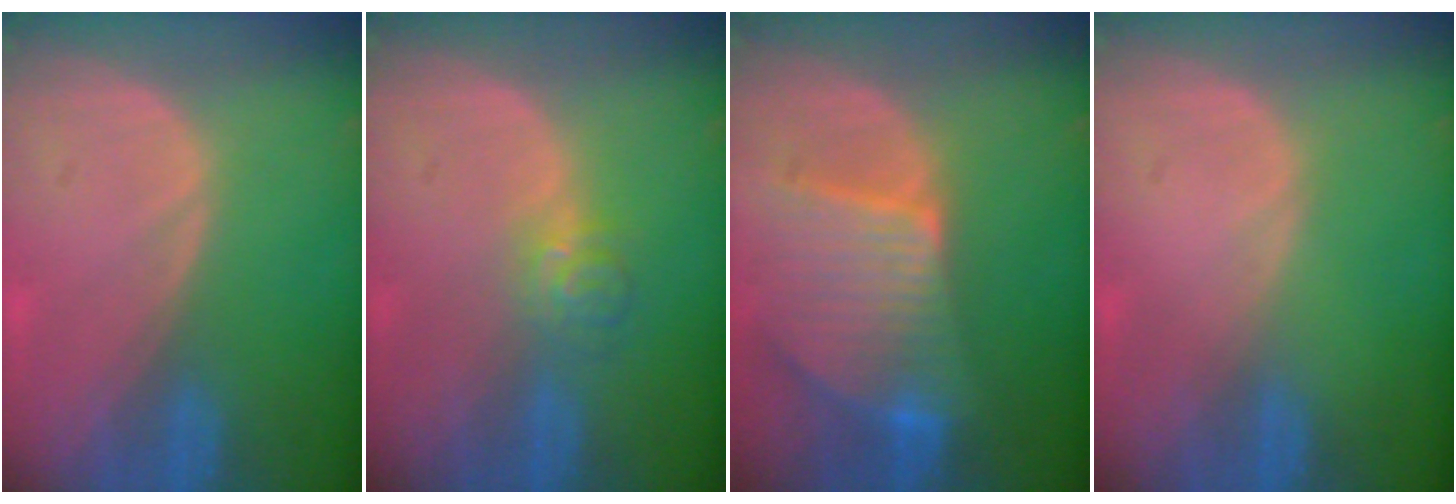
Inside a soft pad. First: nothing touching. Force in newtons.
{"total": 3.6, "press": 3.5, "slide": 1.0}
{"total": 9.5, "press": 8.3, "slide": 4.6}
{"total": 0.0}